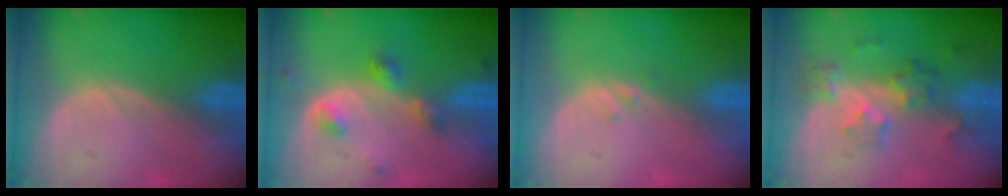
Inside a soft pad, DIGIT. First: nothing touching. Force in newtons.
{"total": 4.6, "press": 4.2, "slide": 2.0}
{"total": 0.7, "press": 0.6, "slide": 0.3}
{"total": 6.1, "press": 5.3, "slide": 2.9}